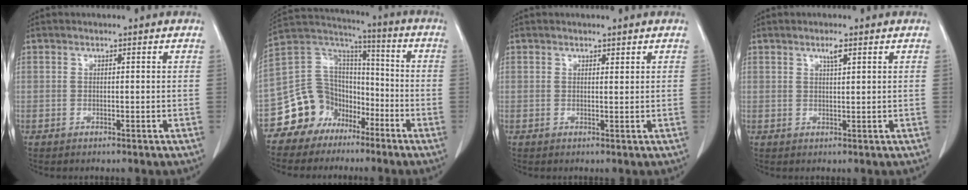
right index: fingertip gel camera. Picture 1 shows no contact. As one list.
[{"total": 11.6, "force": [-7.1, 8.9, 2.3], "torque": [-0.050, 0.073, -0.127]}, {"total": 0.6, "force": [0.5, 0.2, 0.2], "torque": [-0.005, -0.006, 0.008]}, {"total": 1.7, "force": [1.0, 0.2, 1.4], "torque": [-0.027, -0.001, 0.018]}]